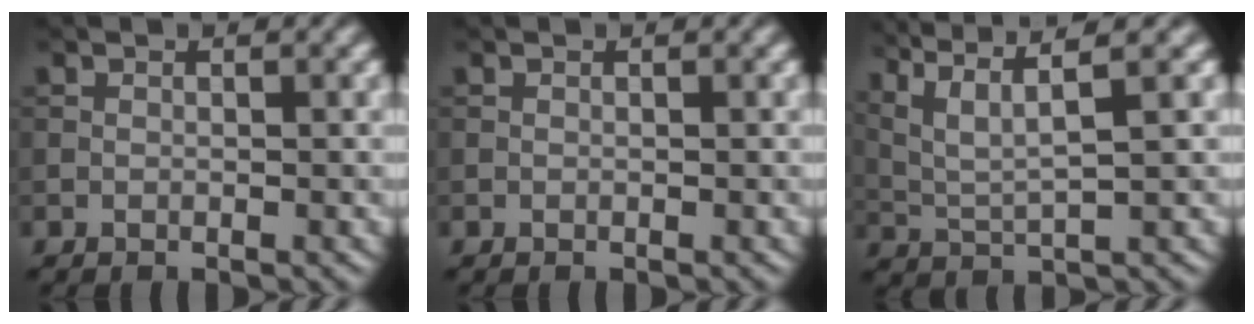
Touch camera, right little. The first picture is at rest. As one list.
[{"total": 0.0}, {"total": 7.1, "force": [4.5, 1.5, 5.3], "torque": [-0.106, 0.023, 0.068]}]